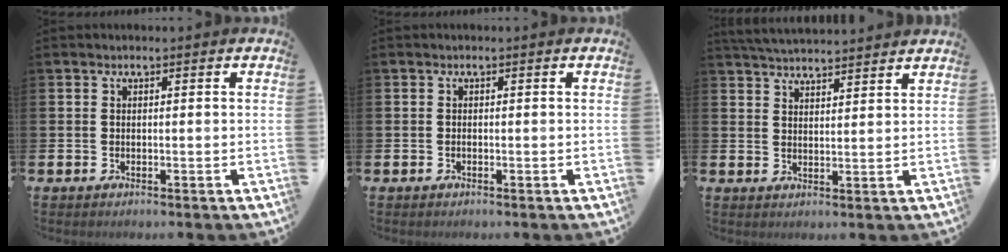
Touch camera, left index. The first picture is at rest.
{"total": 0.0}
{"total": 4.5, "force": [4.5, 0.1, 0.4], "torque": [-0.016, -0.024, 0.082]}